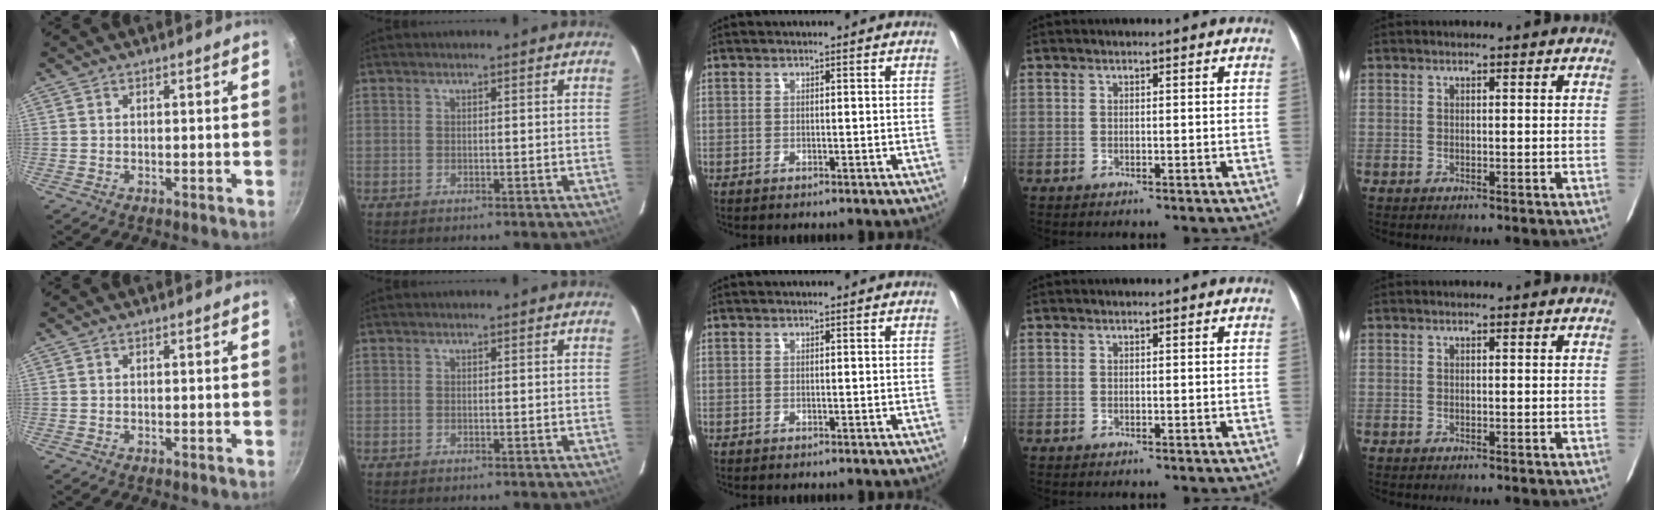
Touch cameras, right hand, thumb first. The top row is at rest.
{}